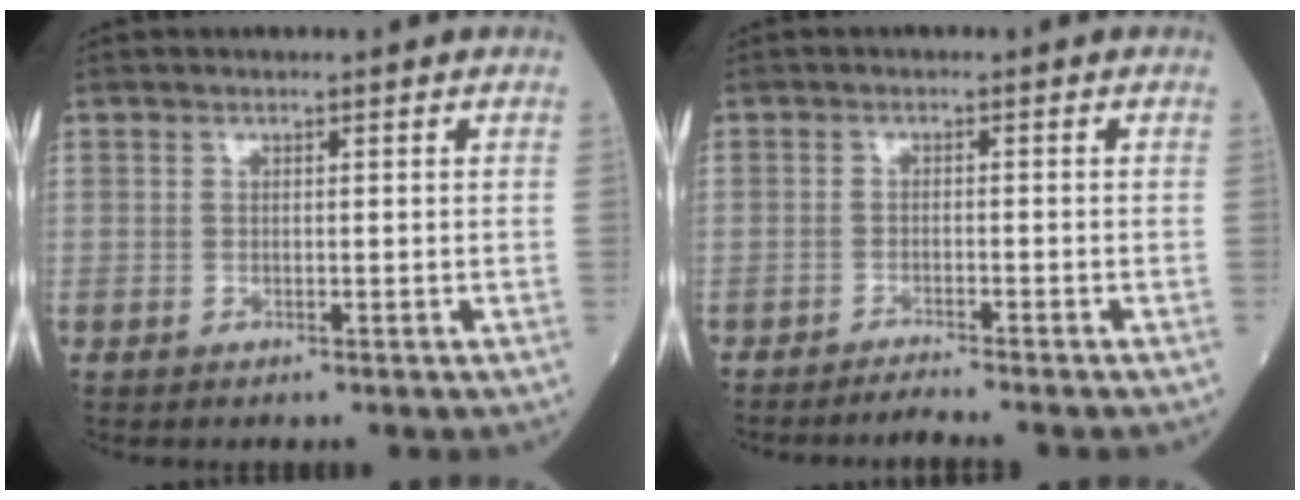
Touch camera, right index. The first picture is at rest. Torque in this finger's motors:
{"motor_torque": [0.05, -0.33, 0.10, -0.01]}